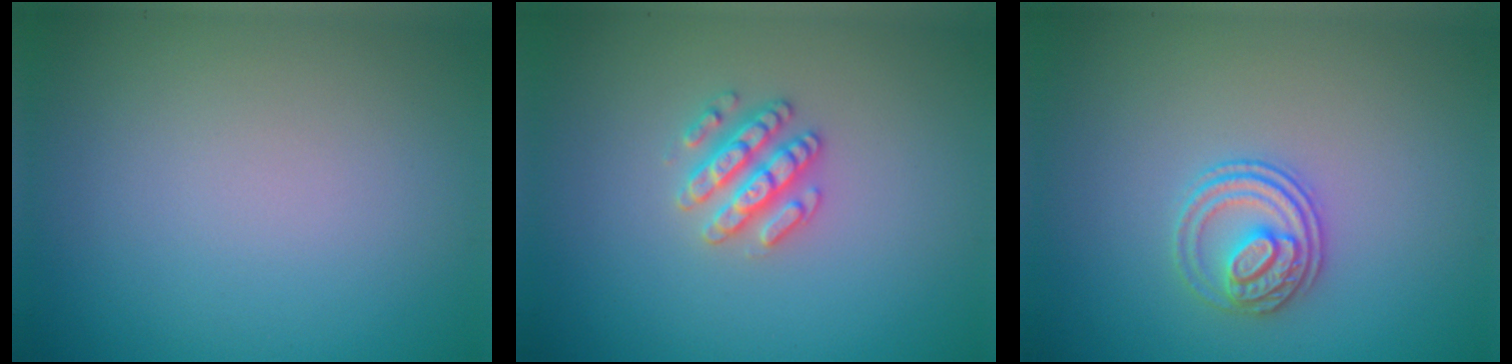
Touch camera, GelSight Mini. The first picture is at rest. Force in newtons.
{"total": 2.6, "press": 2.6, "slide": 0.3}
{"total": 2.8, "press": 2.7, "slide": 1.0}